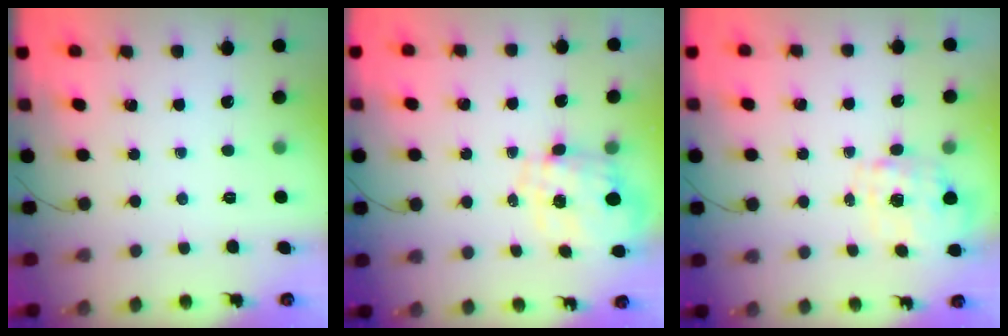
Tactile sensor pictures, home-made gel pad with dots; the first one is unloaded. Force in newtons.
{"total": 1.7, "press": 1.6, "slide": 0.6}
{"total": 1.5, "press": 1.4, "slide": 0.5}